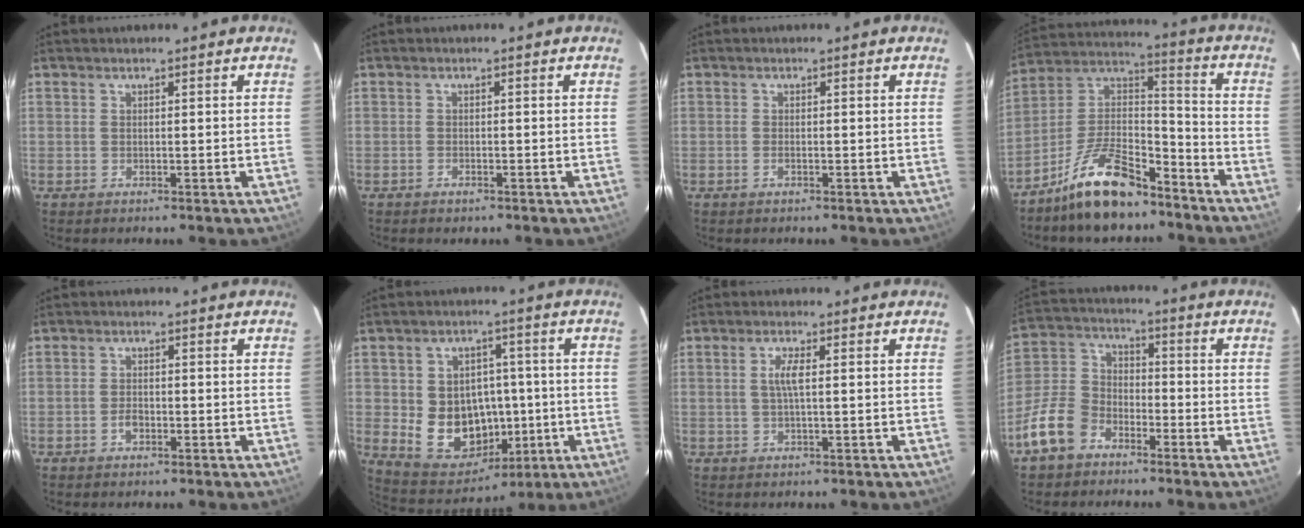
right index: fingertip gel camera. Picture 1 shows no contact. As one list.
[{"total": 1.1, "force": [-0.8, 0.7, 0.3], "torque": [-0.008, 0.001, -0.013]}, {"total": 0.8, "force": [-0.4, 0.4, 0.6], "torque": [-0.013, 0.000, -0.008]}, {"total": 15.9, "force": [-11.2, 6.1, 9.5], "torque": [-0.195, 0.029, -0.200]}, {"total": 2.1, "force": [-1.0, 1.3, 1.3], "torque": [-0.026, 0.003, -0.019]}, {"total": 13.5, "force": [-1.7, 11.6, 6.8], "torque": [-0.142, 0.010, 0.000]}, {"total": 2.6, "force": [0.2, 0.1, 2.6], "torque": [-0.054, 0.002, 0.004]}, {"total": 12.2, "force": [-7.5, 7.9, 5.4], "torque": [-0.130, 0.032, -0.146]}]